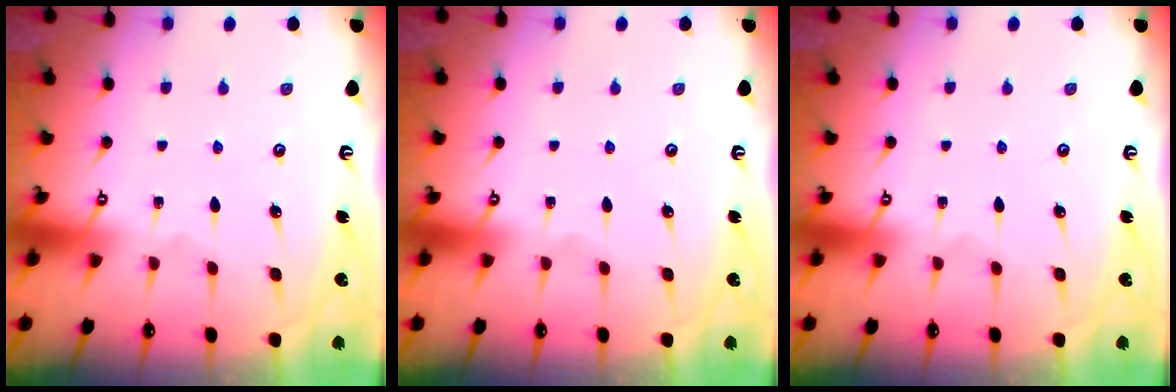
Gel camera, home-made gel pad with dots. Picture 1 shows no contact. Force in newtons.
{"total": 0.0}
{"total": 0.0}